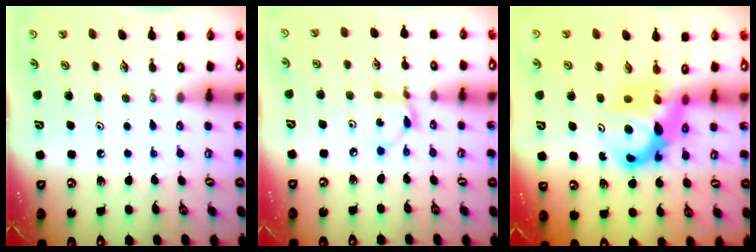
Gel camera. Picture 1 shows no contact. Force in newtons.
{"total": 2.8, "press": 2.8, "slide": 0.1}
{"total": 8.7, "press": 8.7, "slide": 0.7}